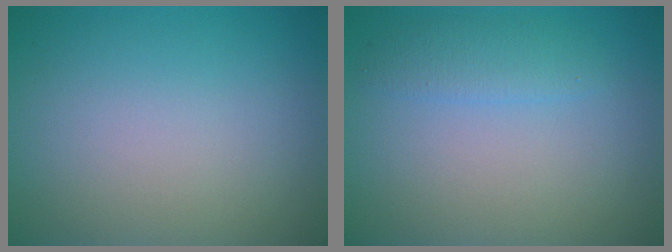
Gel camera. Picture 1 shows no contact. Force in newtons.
{"total": 1.7, "press": 1.7, "slide": 0.1}